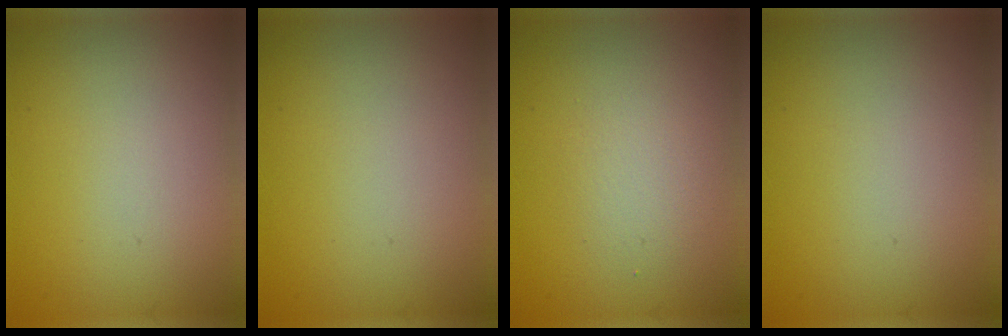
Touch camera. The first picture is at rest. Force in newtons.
{"total": 0.0}
{"total": 1.9, "press": 1.9, "slide": 0.0}
{"total": 0.0}